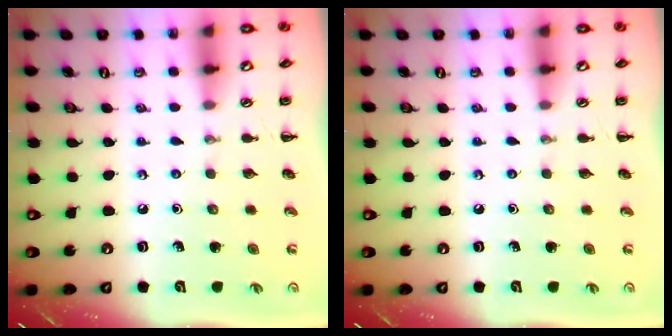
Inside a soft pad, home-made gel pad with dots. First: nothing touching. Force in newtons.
{"total": 0.0}